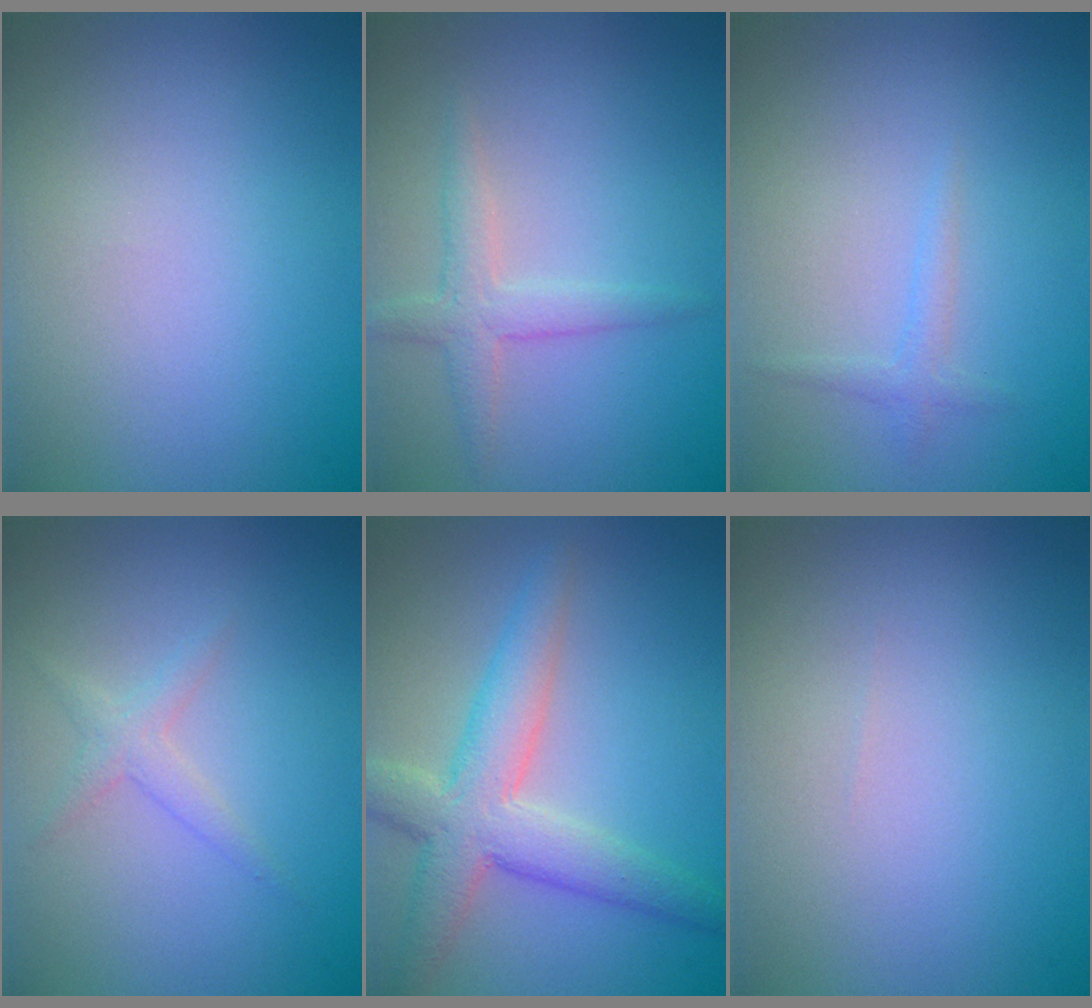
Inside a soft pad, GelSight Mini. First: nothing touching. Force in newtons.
{"total": 2.1, "press": 2.1, "slide": 0.1}
{"total": 0.6, "press": 0.6, "slide": 0.1}
{"total": 1.4, "press": 1.4, "slide": 0.0}
{"total": 5.6, "press": 5.6, "slide": 0.3}
{"total": 0.0}